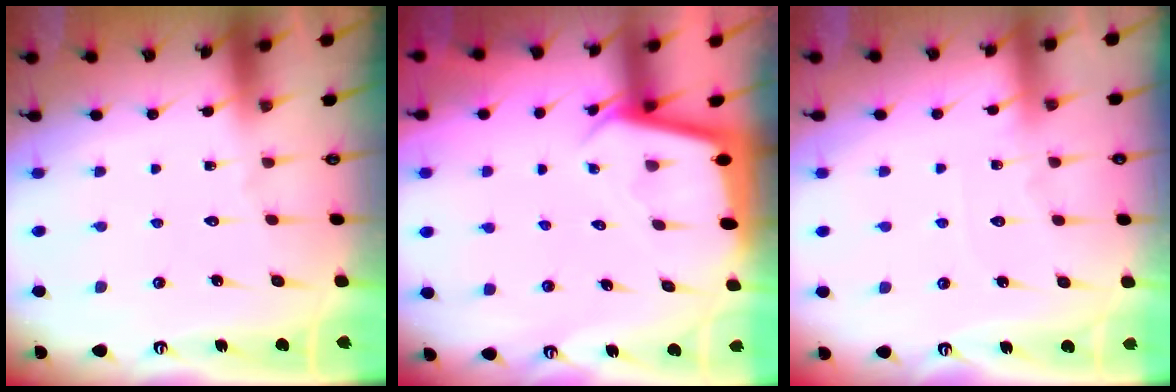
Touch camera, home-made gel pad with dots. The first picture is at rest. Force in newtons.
{"total": 2.5, "press": 2.5, "slide": 0.1}
{"total": 4.0, "press": 3.9, "slide": 0.5}